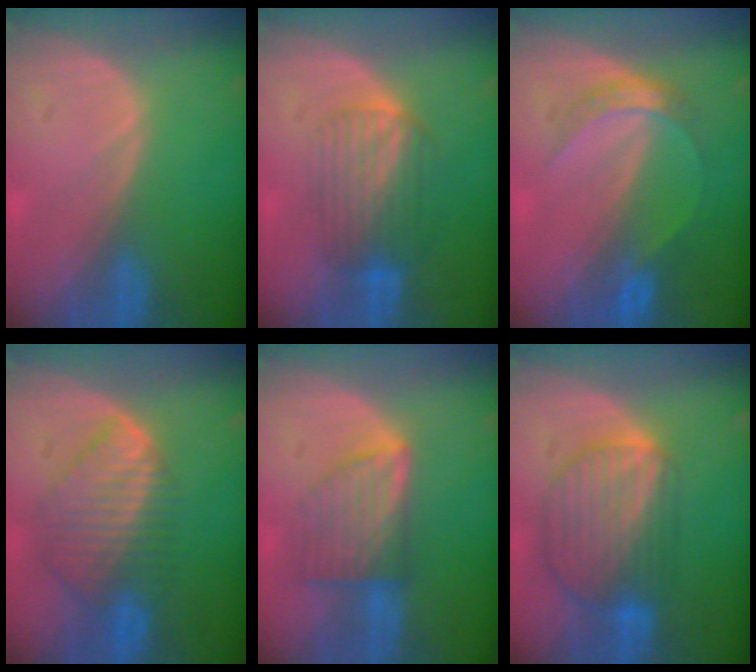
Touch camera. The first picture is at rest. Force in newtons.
{"total": 6.6, "press": 6.3, "slide": 1.8}
{"total": 4.8, "press": 4.5, "slide": 1.6}
{"total": 8.5, "press": 7.6, "slide": 3.9}
{"total": 7.3, "press": 6.5, "slide": 3.3}
{"total": 9.4, "press": 8.0, "slide": 5.0}